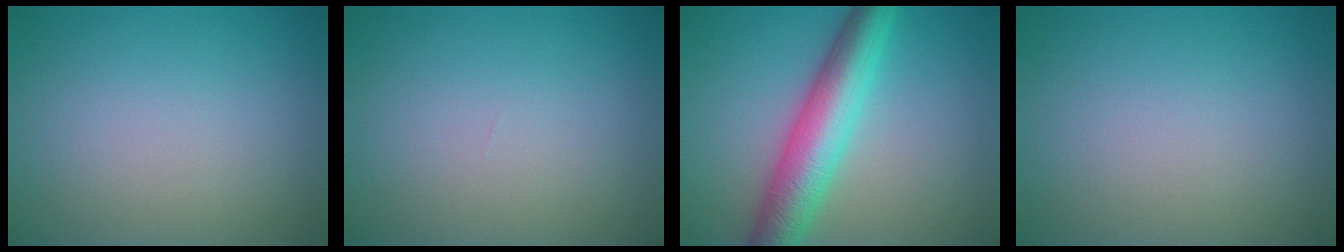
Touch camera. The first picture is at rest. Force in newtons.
{"total": 0.0}
{"total": 7.2, "press": 7.2, "slide": 0.1}
{"total": 0.0}